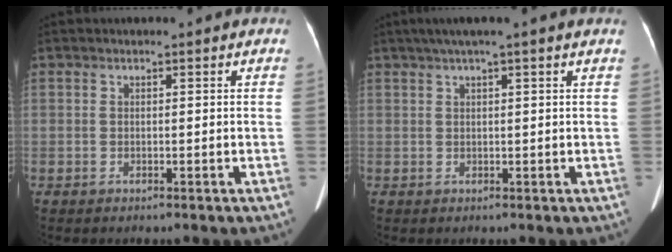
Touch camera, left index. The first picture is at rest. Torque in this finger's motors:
{"motor_torque": [0.80, -1.03, 0.05, 0.09]}